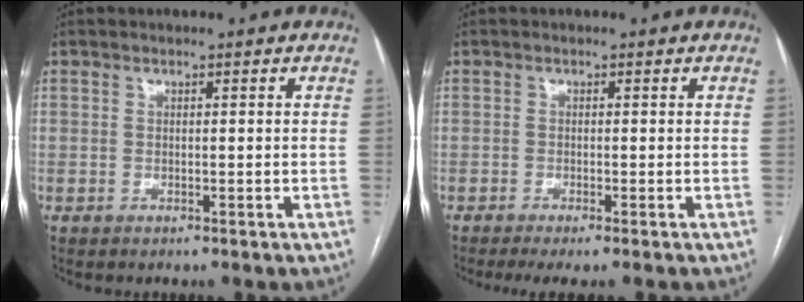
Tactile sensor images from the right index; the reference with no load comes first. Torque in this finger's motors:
{"motor_torque": [0.13, -0.14, 0.09, 0.02]}